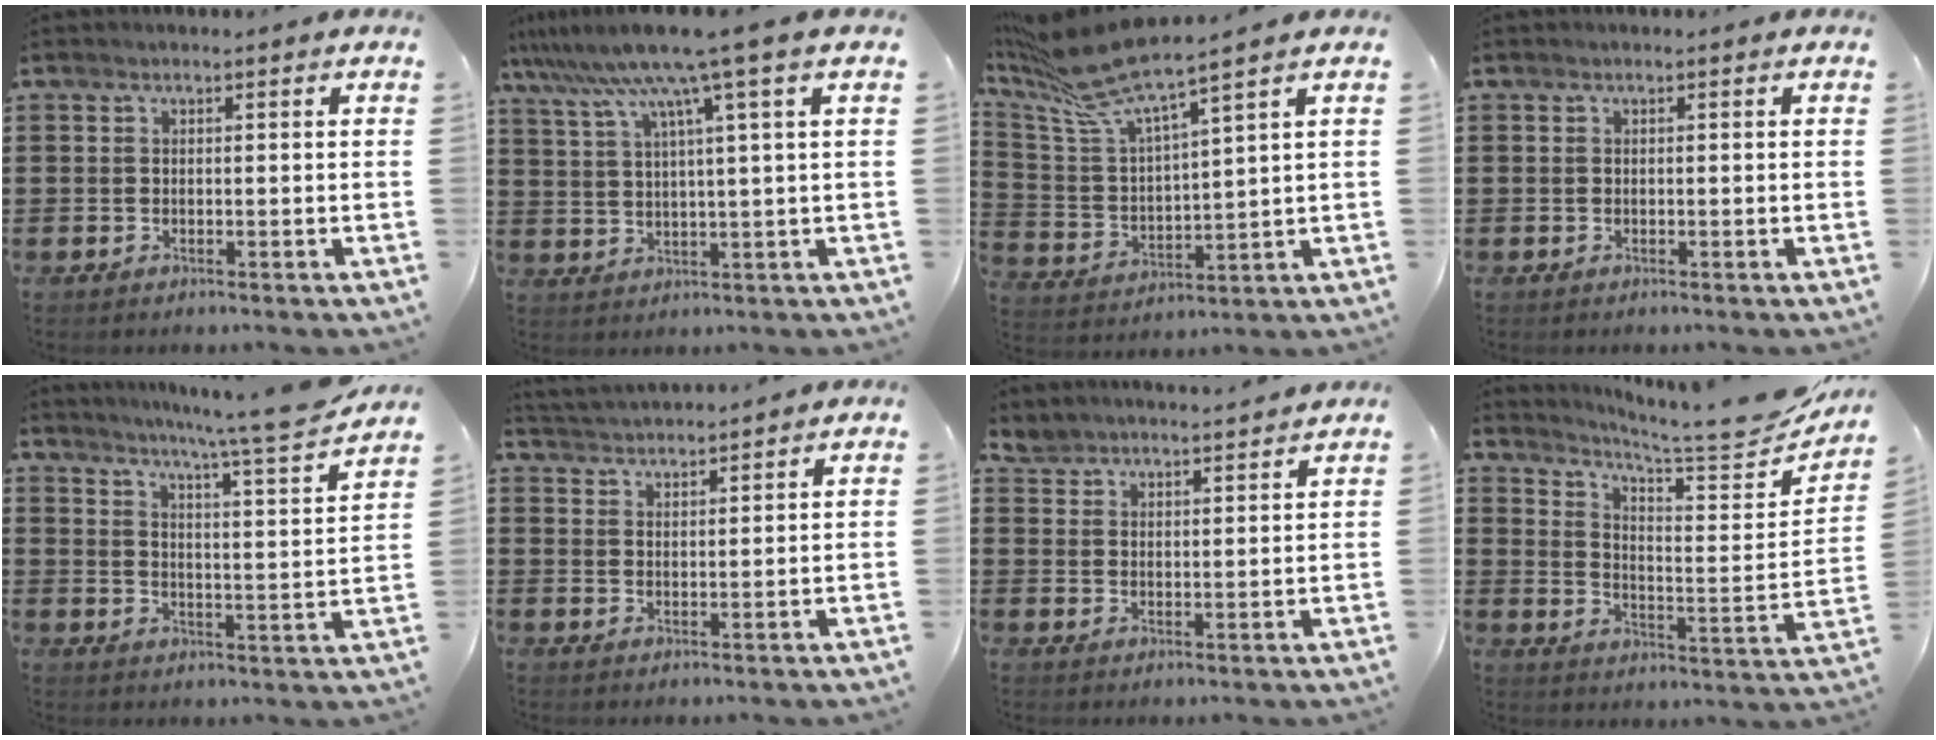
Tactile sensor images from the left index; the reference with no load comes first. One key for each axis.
{"total": 9.4, "fx": 6.4, "fy": -1.1, "fz": 6.9, "tx": -0.154, "ty": -0.026, "tz": 0.104}
{"total": 9.8, "fx": 8.2, "fy": 0.5, "fz": 5.3, "tx": -0.147, "ty": -0.054, "tz": 0.139}
{"total": 0.0}
{"total": 7.7, "fx": 6.8, "fy": -1.3, "fz": 3.3, "tx": -0.075, "ty": -0.053, "tz": 0.108}
{"total": 2.8, "fx": 2.8, "fy": -0.2, "fz": -0.4, "tx": -0.004, "ty": -0.011, "tz": 0.050}
{"total": 3.8, "fx": 3.8, "fy": -0.1, "fz": -0.4, "tx": -0.007, "ty": -0.020, "tz": 0.069}
{"total": 6.6, "fx": 5.9, "fy": -0.1, "fz": 2.8, "tx": -0.066, "ty": -0.057, "tz": 0.094}